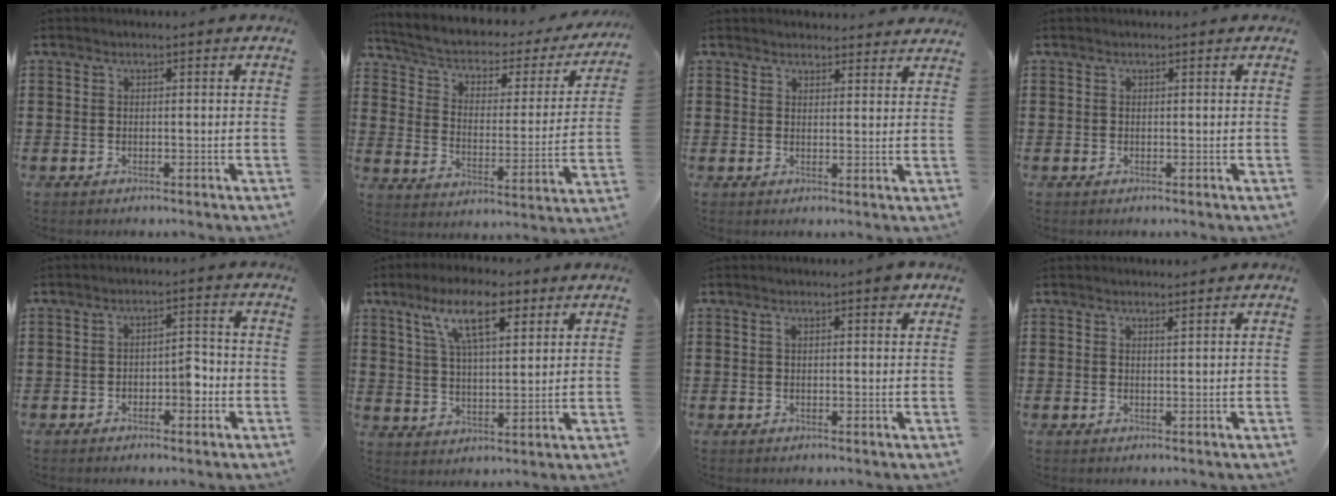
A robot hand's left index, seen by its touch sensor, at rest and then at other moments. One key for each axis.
{"total": 3.4, "fx": 1.4, "fy": 2.1, "fz": 2.3, "tx": -0.056, "ty": -0.013, "tz": 0.011}
{"total": 2.4, "fx": 2.4, "fy": 0.3, "fz": -0.2, "tx": 0.004, "ty": -0.010, "tz": 0.043}
{"total": 0.0}
{"total": 3.9, "fx": -1.4, "fy": 1.9, "fz": 3.1, "tx": -0.047, "ty": 0.003, "tz": -0.030}
{"total": 11.3, "fx": 6.8, "fy": 3.8, "fz": 8.2, "tx": -0.158, "ty": -0.004, "tz": 0.119}
{"total": 1.9, "fx": 1.2, "fy": 0.3, "fz": 1.4, "tx": -0.031, "ty": 0.003, "tz": 0.021}
{"total": 1.2, "fx": 1.1, "fy": 0.1, "fz": 0.5, "tx": -0.012, "ty": -0.001, "tz": 0.020}